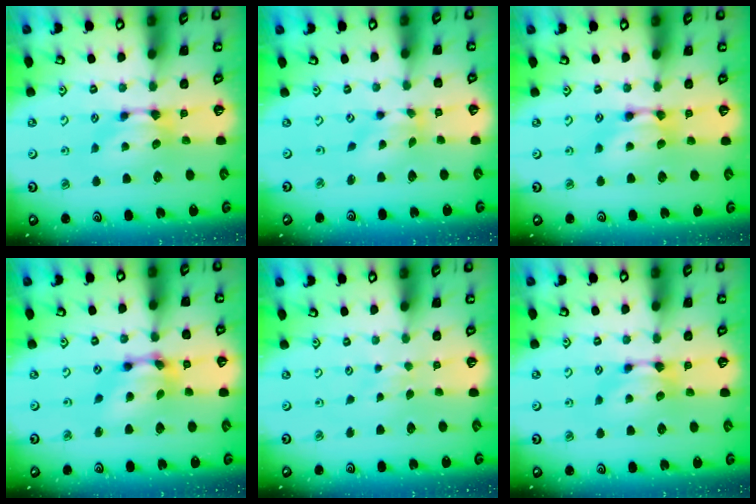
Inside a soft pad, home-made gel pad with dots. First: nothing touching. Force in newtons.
{"total": 2.1, "press": 1.6, "slide": 1.3}
{"total": 2.1, "press": 2.1, "slide": 0.1}
{"total": 6.4, "press": 6.0, "slide": 2.0}
{"total": 3.7, "press": 3.7, "slide": 0.4}
{"total": 0.0}